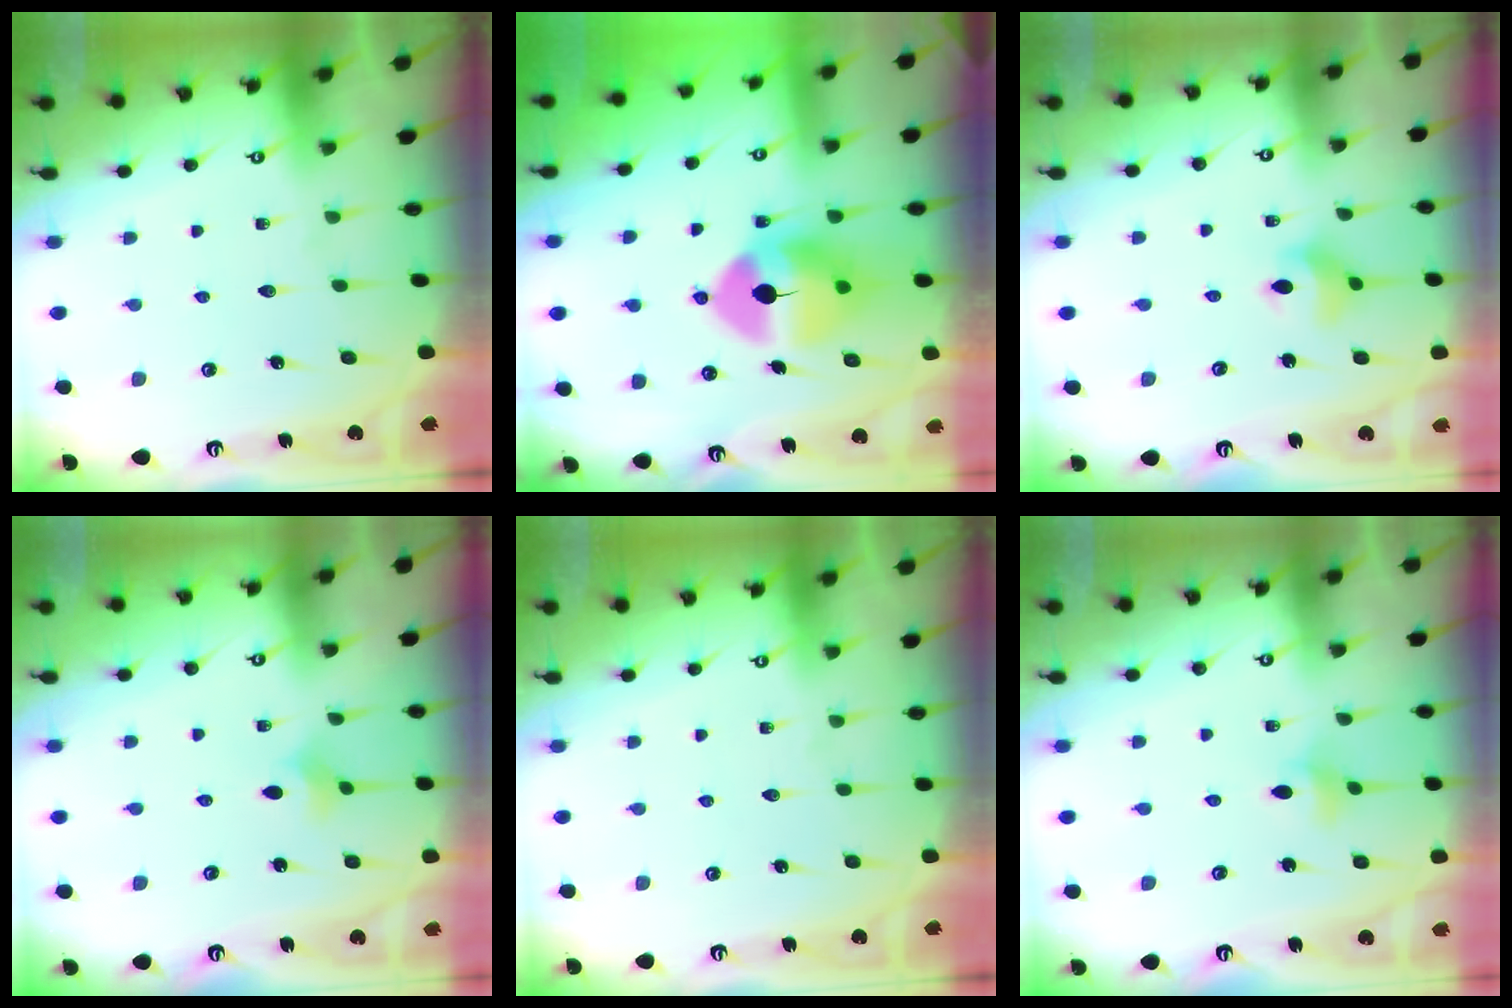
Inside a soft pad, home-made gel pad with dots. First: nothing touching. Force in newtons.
{"total": 11.1, "press": 10.9, "slide": 1.8}
{"total": 6.4, "press": 6.1, "slide": 1.8}
{"total": 2.9, "press": 2.9, "slide": 0.5}
{"total": 0.0}
{"total": 2.8, "press": 2.8, "slide": 0.4}